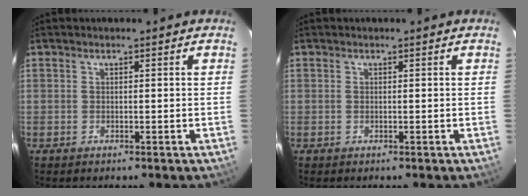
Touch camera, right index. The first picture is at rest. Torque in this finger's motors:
{"motor_torque": [0.00, 0.00, 0.03, 0.00]}